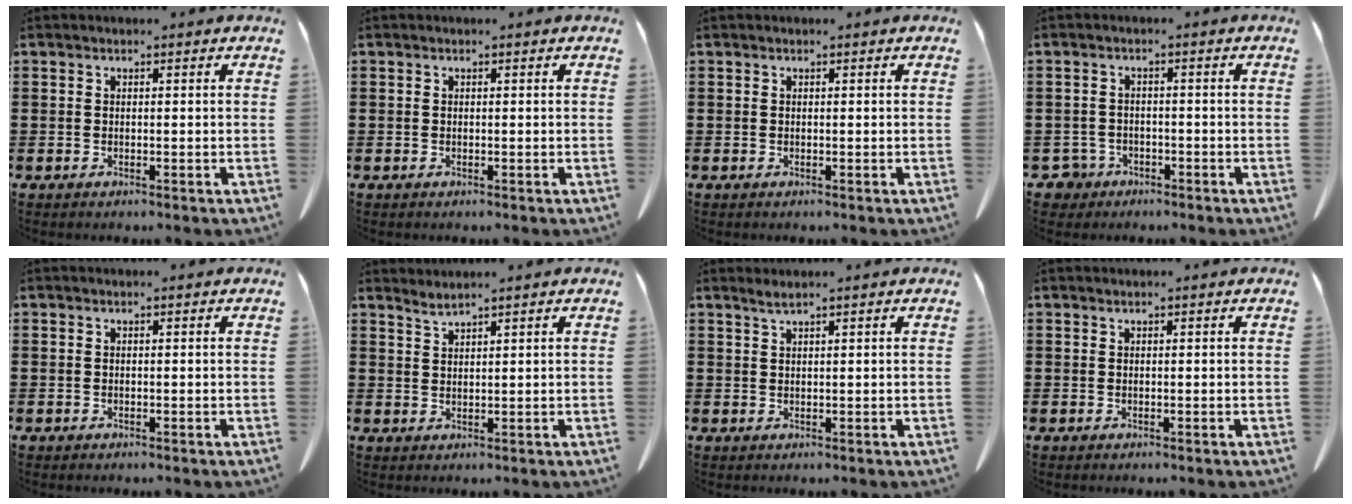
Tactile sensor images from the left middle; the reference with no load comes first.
{"total": 0.0}
{"total": 0.0}
{"total": 2.7, "force": [-2.2, 1.6, 0.4], "torque": [-0.028, -0.003, -0.052]}
{"total": 0.0}
{"total": 1.5, "force": [1.4, -0.3, 0.2], "torque": [-0.009, -0.001, 0.028]}
{"total": 1.2, "force": [1.0, -0.1, 0.7], "torque": [-0.014, -0.001, 0.019]}
{"total": 0.0}